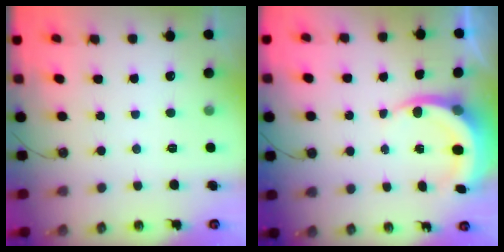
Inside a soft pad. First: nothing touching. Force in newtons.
{"total": 5.3, "press": 5.3, "slide": 0.5}